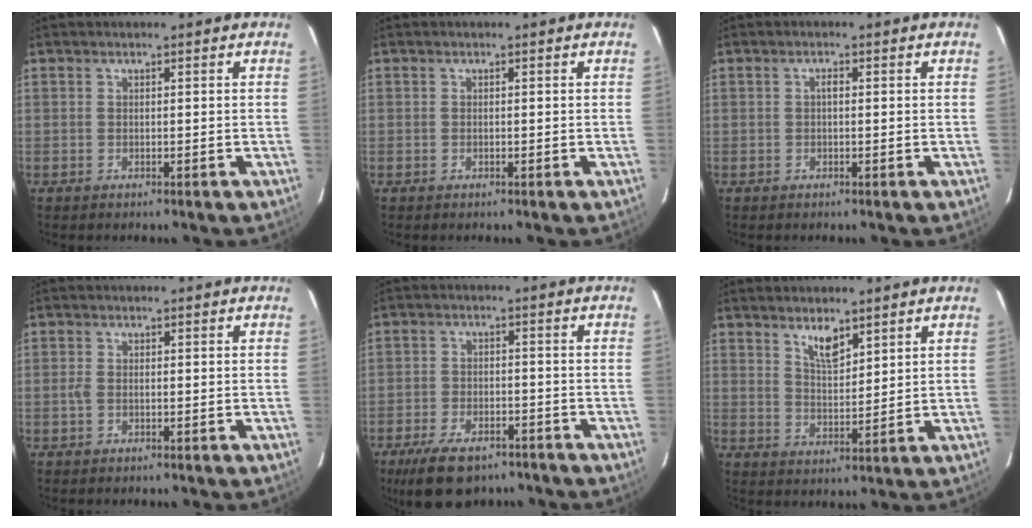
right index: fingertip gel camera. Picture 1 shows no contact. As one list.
[{"total": 0.0}, {"total": 0.9, "force": [0.0, 0.4, 0.8], "torque": [-0.014, 0.005, -0.002]}, {"total": 1.6, "force": [-0.4, 0.9, 1.3], "torque": [-0.029, 0.000, -0.008]}, {"total": 11.6, "force": [-8.3, 5.3, 6.2], "torque": [-0.142, -0.011, -0.134]}, {"total": 5.1, "force": [3.6, 1.8, 3.2], "torque": [-0.054, -0.002, 0.068]}]